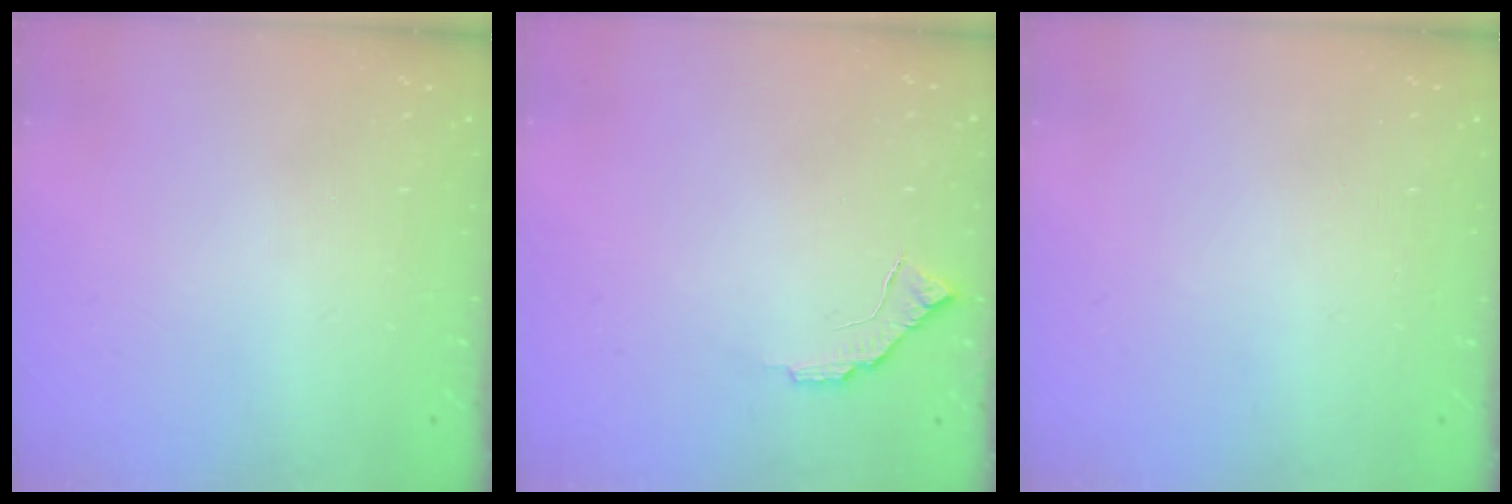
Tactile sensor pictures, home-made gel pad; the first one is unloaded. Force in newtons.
{"total": 7.2, "press": 7.1, "slide": 0.9}
{"total": 0.0}